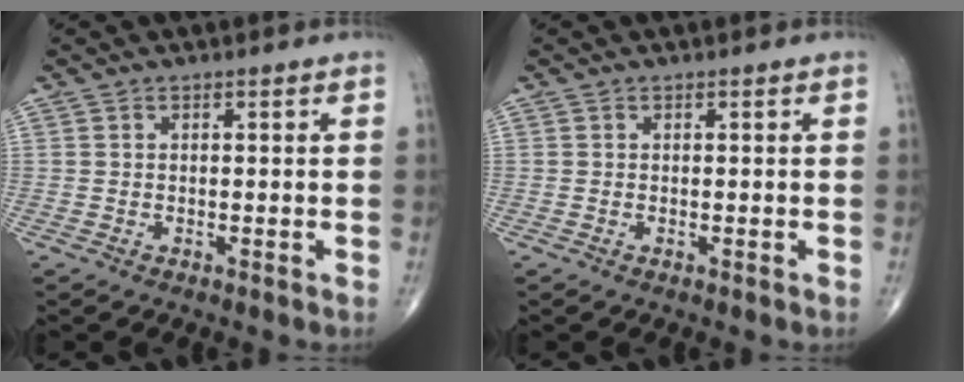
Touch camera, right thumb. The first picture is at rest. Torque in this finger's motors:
{"motor_torque": [-0.40, -0.15, -0.09, -0.11, -0.01]}